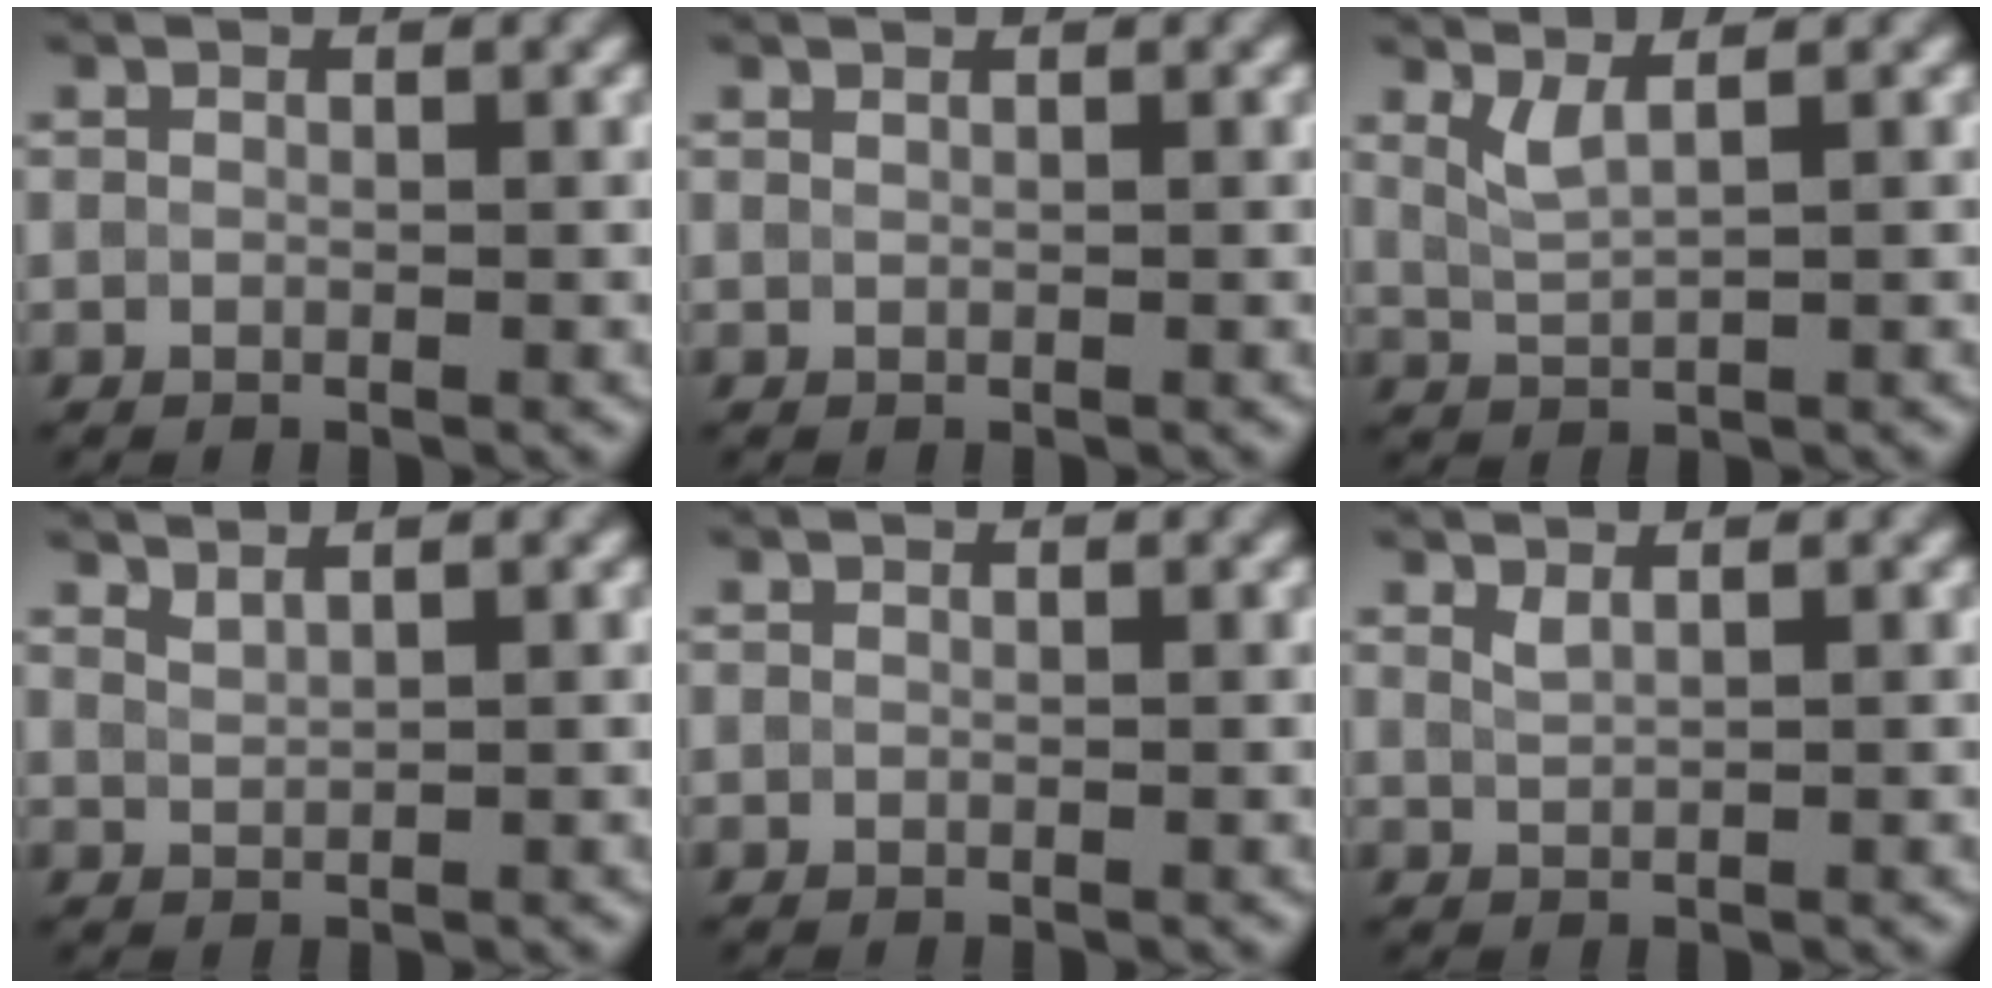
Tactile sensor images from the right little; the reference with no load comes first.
{"total": 0.5, "force": [0.4, 0.2, 0.2], "torque": [-0.001, -0.002, 0.003]}
{"total": 2.2, "force": [1.3, 0.6, 1.7], "torque": [-0.032, -0.004, 0.030]}
{"total": 1.7, "force": [1.6, 0.4, 0.6], "torque": [-0.004, 0.003, 0.026]}
{"total": 0.0}
{"total": 1.1, "force": [0.8, 0.4, 0.6], "torque": [-0.010, -0.001, 0.017]}